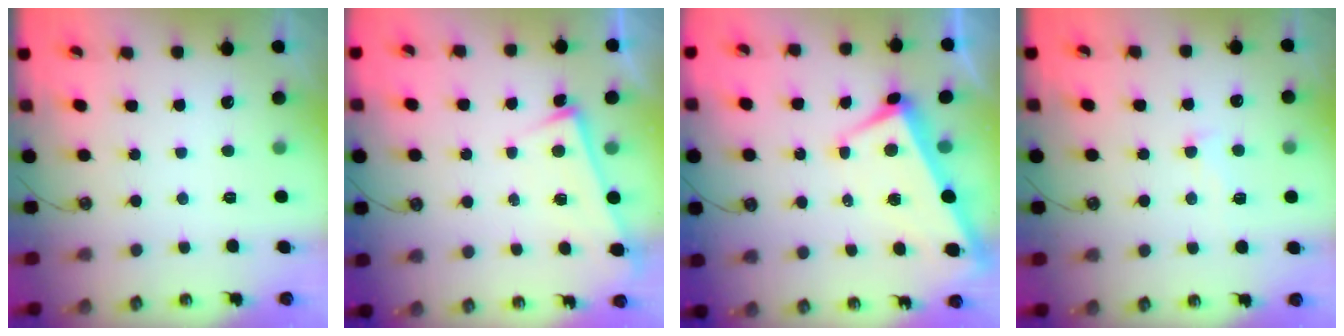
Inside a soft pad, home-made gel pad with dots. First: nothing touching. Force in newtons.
{"total": 2.8, "press": 2.8, "slide": 0.5}
{"total": 1.7, "press": 1.4, "slide": 1.0}
{"total": 0.9, "press": 0.6, "slide": 0.7}